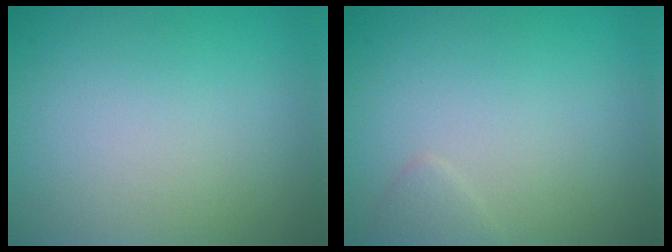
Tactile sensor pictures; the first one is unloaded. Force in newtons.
{"total": 0.9, "press": 0.9, "slide": 0.0}